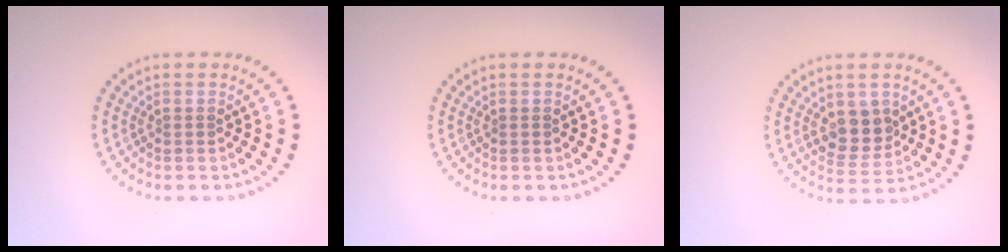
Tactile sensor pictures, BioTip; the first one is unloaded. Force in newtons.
{"total": 0.0}
{"total": 3.4, "press": 3.2, "slide": 1.0}